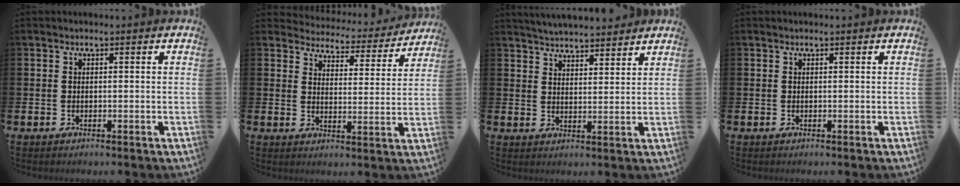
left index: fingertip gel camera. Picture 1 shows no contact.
{"total": 4.2, "force": [4.1, 1.0, 0.1], "torque": [-0.019, -0.040, 0.065]}
{"total": 4.5, "force": [4.5, 0.4, -0.2], "torque": [-0.006, -0.027, 0.080]}
{"total": 0.0}